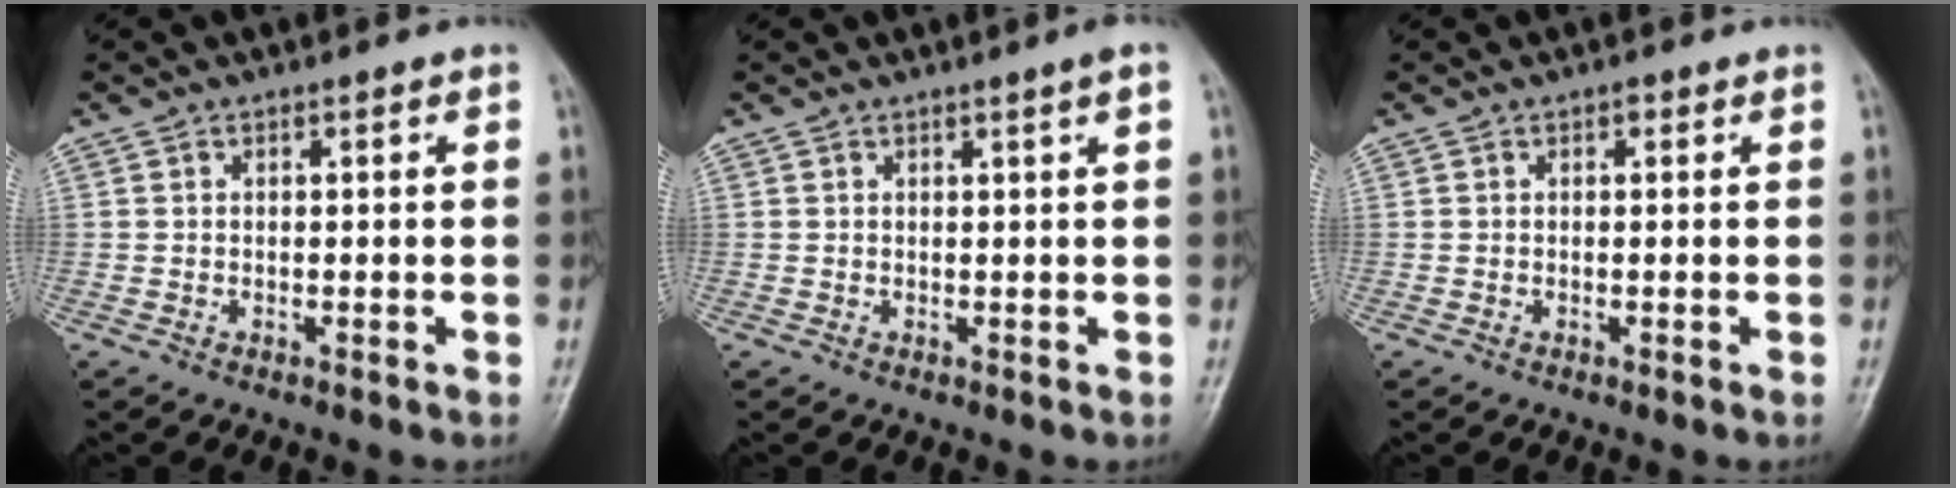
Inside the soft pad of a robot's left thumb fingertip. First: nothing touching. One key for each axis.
{"total": 1.4, "fx": 0.7, "fy": -0.5, "fz": 1.1, "tx": -0.020, "ty": -0.002, "tz": 0.010}
{"total": 0.7, "fx": 0.2, "fy": 0.4, "fz": 0.5, "tx": -0.002, "ty": 0.003, "tz": -0.001}